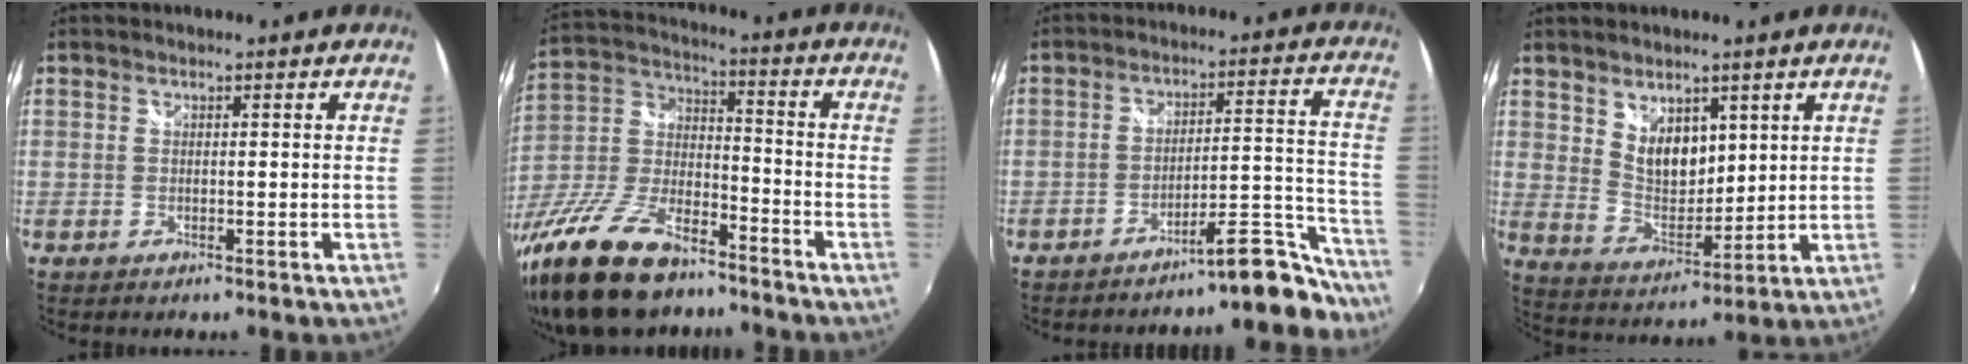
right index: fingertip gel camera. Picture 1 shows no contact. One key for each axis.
{"total": 22.8, "fx": -15.9, "fy": 9.4, "fz": 13.5, "tx": -0.290, "ty": -0.020, "tz": -0.281}
{"total": 12.1, "fx": -11.5, "fy": 1.5, "fz": 3.5, "tx": -0.021, "ty": 0.049, "tz": -0.158}
{"total": 8.0, "fx": 4.3, "fy": 4.9, "fz": 4.6, "tx": -0.068, "ty": -0.003, "tz": 0.087}